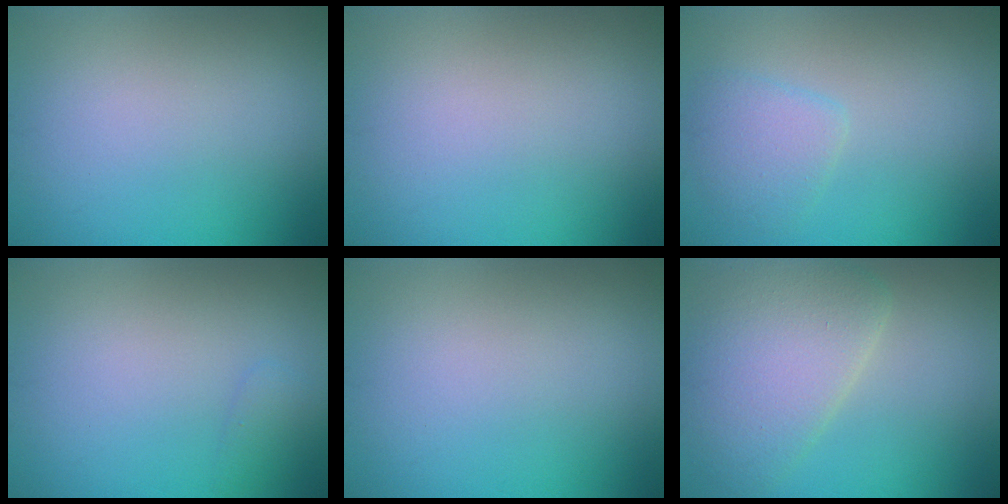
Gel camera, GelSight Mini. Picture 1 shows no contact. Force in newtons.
{"total": 0.0}
{"total": 2.4, "press": 2.4, "slide": 0.3}
{"total": 1.0, "press": 1.0, "slide": 0.1}
{"total": 0.0}
{"total": 6.1, "press": 6.1, "slide": 0.6}